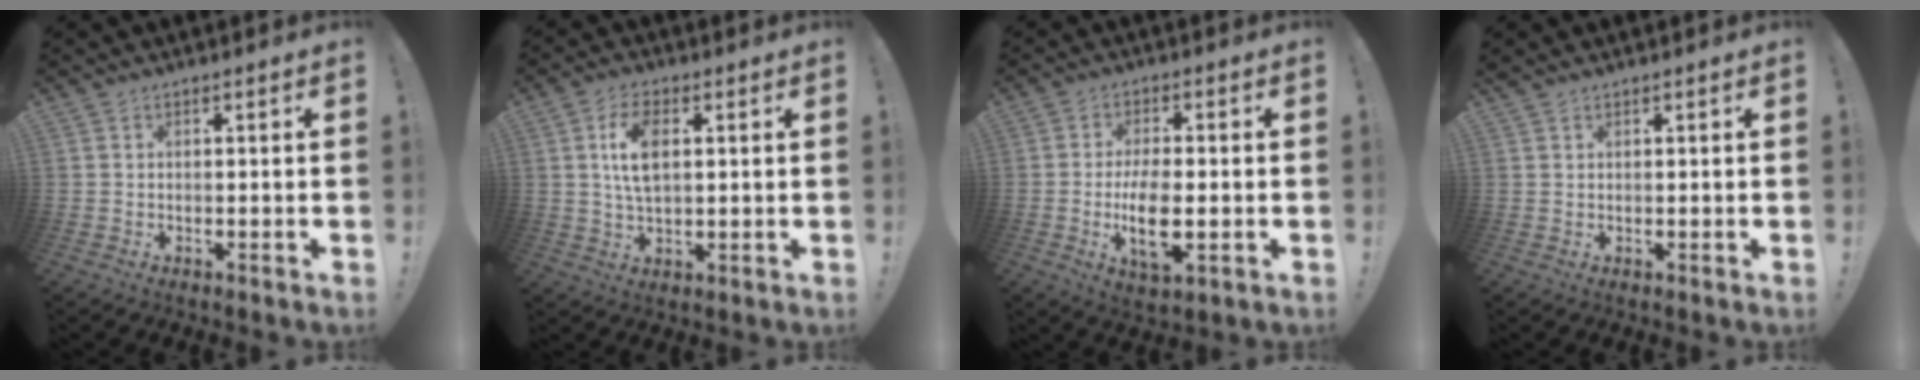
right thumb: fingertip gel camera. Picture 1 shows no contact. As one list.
[{"total": 8.9, "force": [2.2, 4.9, 7.1], "torque": [-0.115, -0.002, 0.035]}, {"total": 10.3, "force": [-2.0, 4.3, 9.1], "torque": [-0.164, -0.008, -0.036]}, {"total": 0.7, "force": [0.7, 0.1, 0.2], "torque": [0.002, -0.004, 0.012]}]